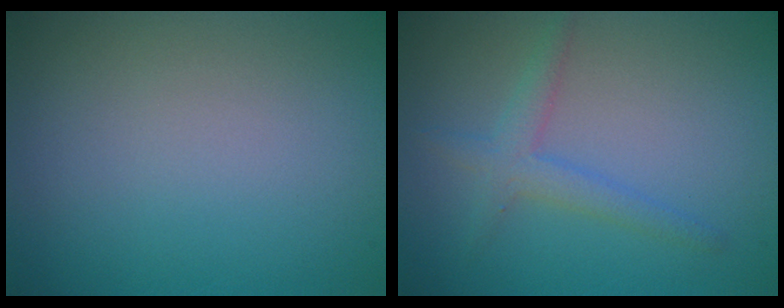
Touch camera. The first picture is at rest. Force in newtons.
{"total": 2.1, "press": 2.1, "slide": 0.1}